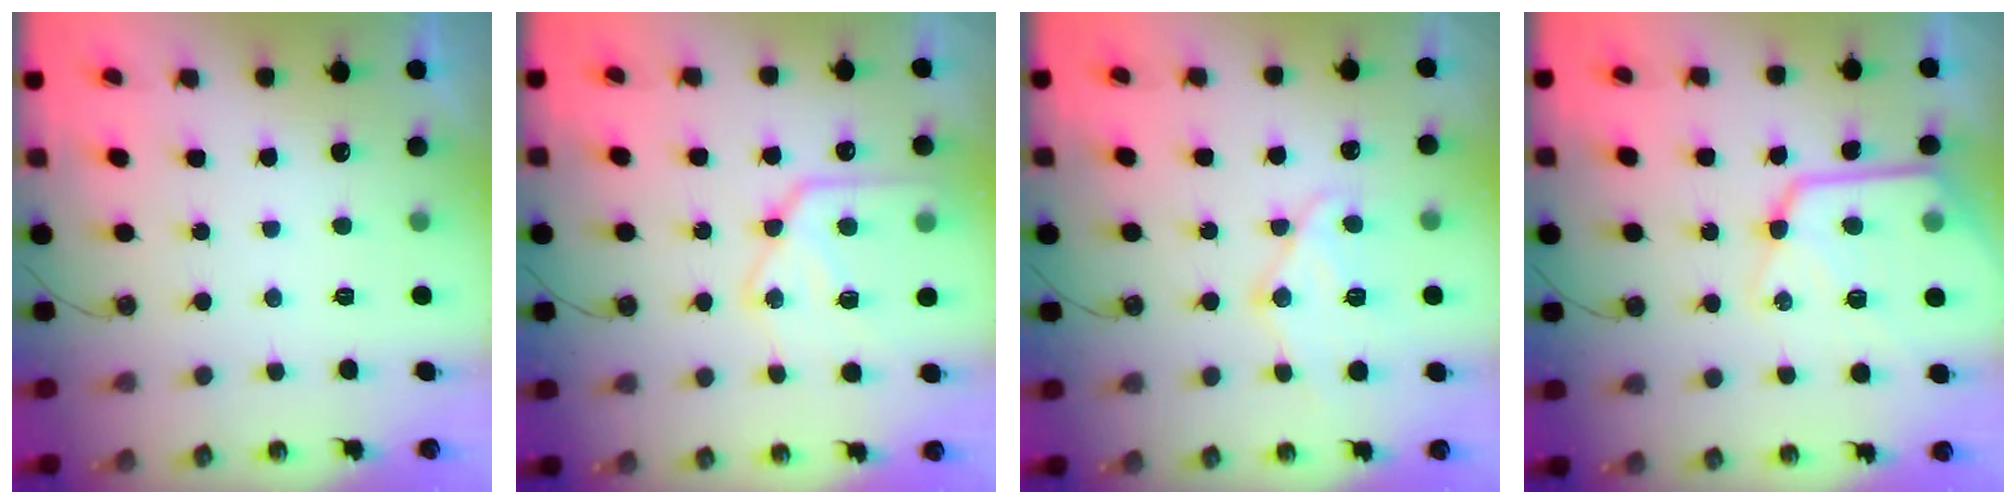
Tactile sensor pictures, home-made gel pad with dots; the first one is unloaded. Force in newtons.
{"total": 15.2, "press": 15.1, "slide": 1.5}
{"total": 12.0, "press": 11.9, "slide": 1.3}
{"total": 17.0, "press": 16.9, "slide": 1.8}